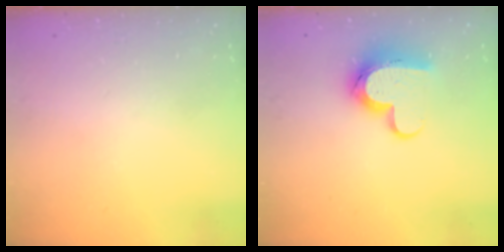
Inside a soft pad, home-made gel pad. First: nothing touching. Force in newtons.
{"total": 12.4, "press": 12.3, "slide": 1.0}